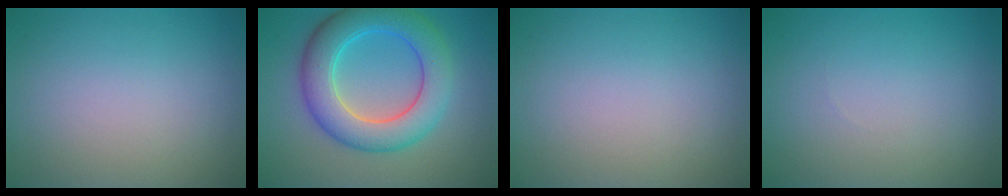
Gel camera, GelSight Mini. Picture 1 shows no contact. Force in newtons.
{"total": 7.7, "press": 7.7, "slide": 0.2}
{"total": 0.0}
{"total": 0.0}